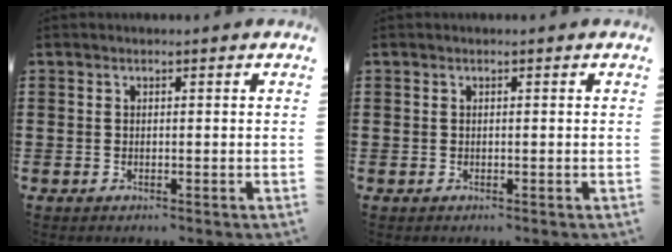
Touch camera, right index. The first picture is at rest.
{"total": 0.0}